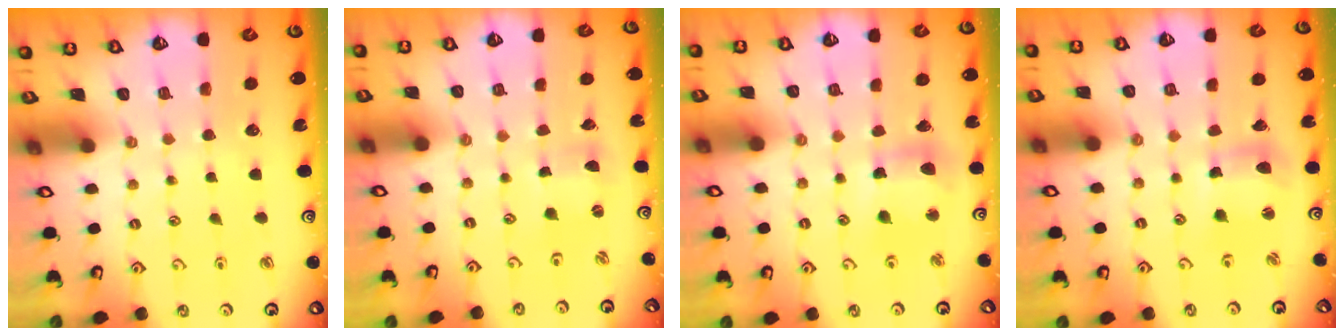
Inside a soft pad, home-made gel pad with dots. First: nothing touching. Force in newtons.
{"total": 2.0, "press": 2.0, "slide": 0.1}
{"total": 9.8, "press": 9.7, "slide": 1.0}
{"total": 8.9, "press": 8.7, "slide": 1.4}